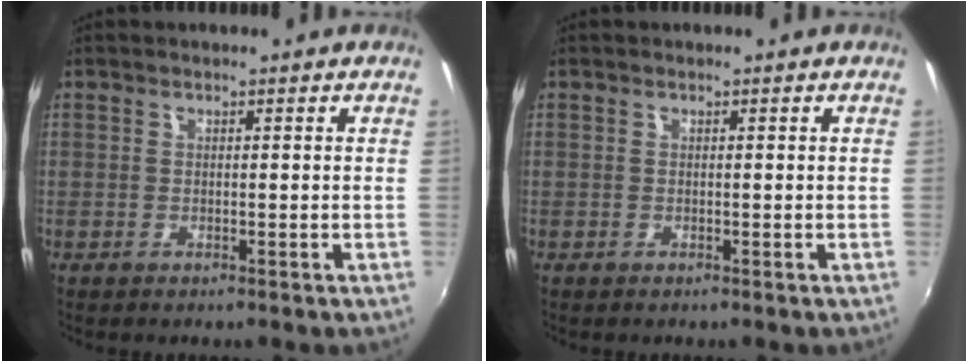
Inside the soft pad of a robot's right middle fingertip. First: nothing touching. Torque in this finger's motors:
{"motor_torque": [-0.10, 0.04, -0.02, 0.01]}